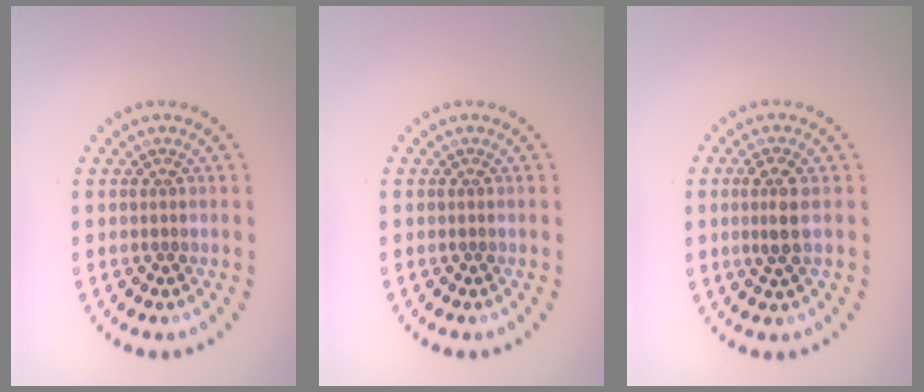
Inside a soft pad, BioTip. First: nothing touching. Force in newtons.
{"total": 0.0}
{"total": 2.5, "press": 2.3, "slide": 1.0}